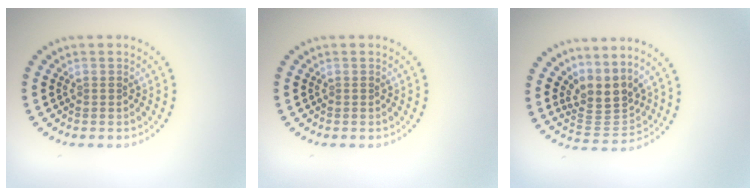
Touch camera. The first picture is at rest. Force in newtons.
{"total": 0.0}
{"total": 3.4, "press": 2.6, "slide": 2.2}